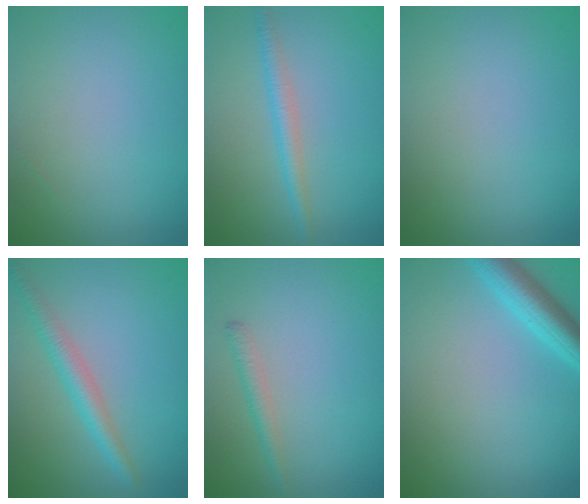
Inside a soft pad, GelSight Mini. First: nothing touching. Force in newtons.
{"total": 2.1, "press": 2.1, "slide": 0.0}
{"total": 0.0}
{"total": 2.9, "press": 2.9, "slide": 0.2}
{"total": 1.4, "press": 1.3, "slide": 0.1}
{"total": 4.0, "press": 4.0, "slide": 0.1}